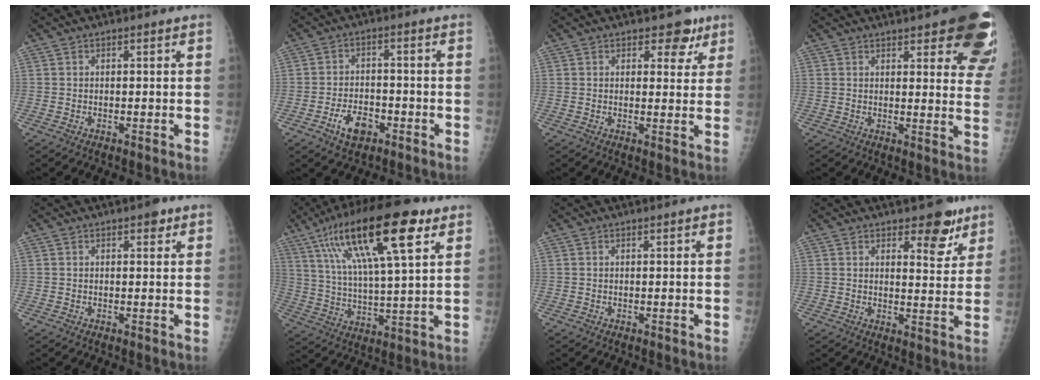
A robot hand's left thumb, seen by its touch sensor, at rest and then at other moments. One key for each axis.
{"total": 6.3, "fx": -3.3, "fy": 3.7, "fz": 3.8, "tx": -0.055, "ty": 0.020, "tz": -0.055}
{"total": 4.9, "fx": 3.0, "fy": 3.1, "fz": 2.3, "tx": 0.006, "ty": -0.012, "tz": 0.035}
{"total": 17.8, "fx": 10.8, "fy": 5.5, "fz": 13.0, "tx": -0.127, "ty": -0.040, "tz": 0.114}
{"total": 2.1, "fx": 1.2, "fy": 1.0, "fz": 1.4, "tx": -0.010, "ty": -0.002, "tz": 0.013}
{"total": 21.8, "fx": 10.7, "fy": 5.8, "fz": 18.1, "tx": -0.310, "ty": -0.009, "tz": 0.181}
{"total": 0.6, "fx": 0.3, "fy": 0.1, "fz": 0.5, "tx": -0.008, "ty": 0.001, "tz": 0.003}
{"total": 7.2, "fx": 4.8, "fy": 3.4, "fz": 4.2, "tx": -0.023, "ty": -0.030, "tz": 0.063}